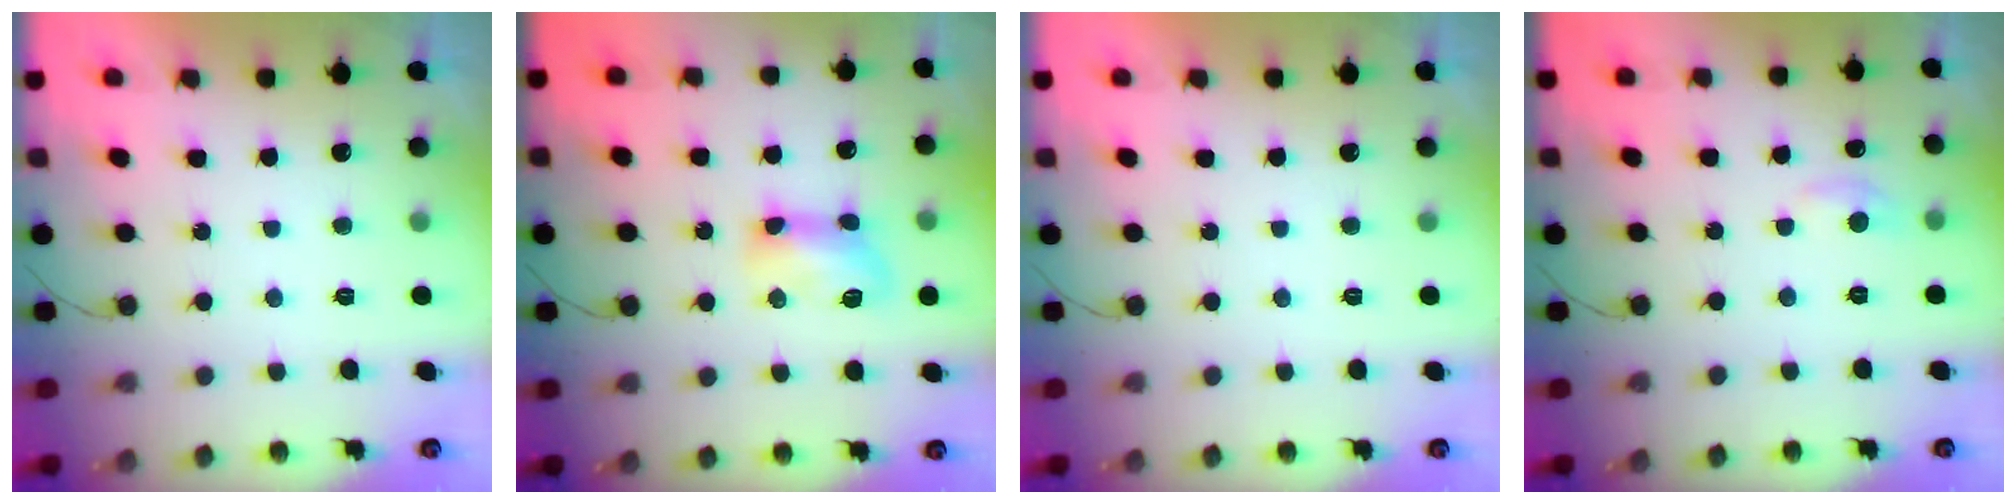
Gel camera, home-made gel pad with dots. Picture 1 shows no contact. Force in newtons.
{"total": 7.6, "press": 7.5, "slide": 1.2}
{"total": 0.0}
{"total": 6.5, "press": 6.4, "slide": 0.9}